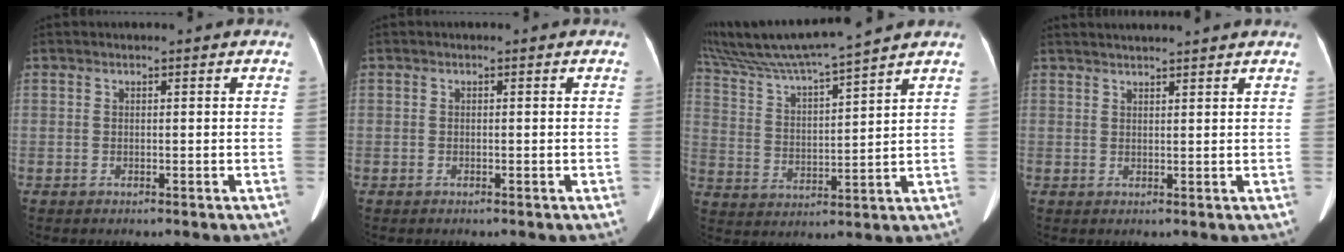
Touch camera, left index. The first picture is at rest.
{"total": 0.0}
{"total": 14.3, "force": [12.7, -1.1, 6.4], "torque": [-0.131, 0.016, 0.225]}
{"total": 7.1, "force": [6.6, -0.5, 2.6], "torque": [-0.039, 0.030, 0.088]}